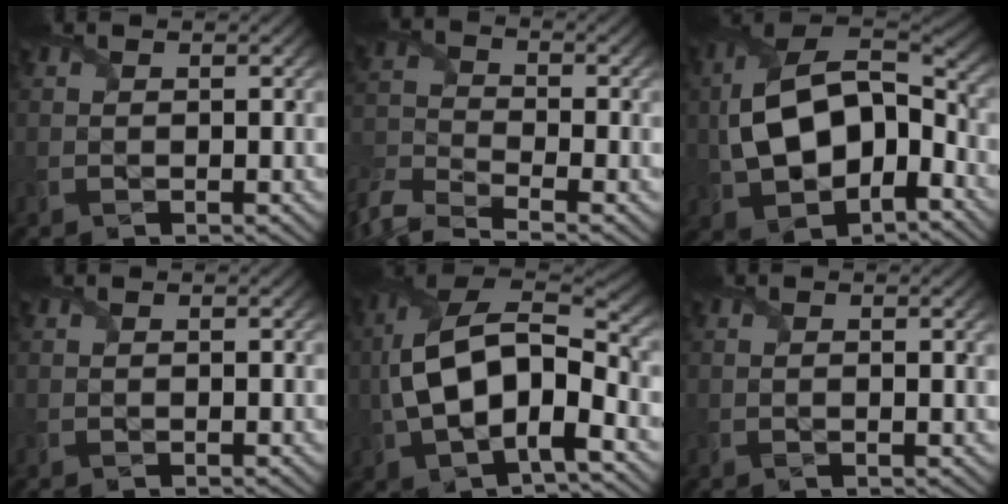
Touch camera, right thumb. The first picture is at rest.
{"total": 7.4, "force": [-6.0, 2.2, 3.7], "torque": [-0.091, -0.022, -0.131]}
{"total": 15.5, "force": [-2.1, 9.7, 11.9], "torque": [-0.246, -0.011, -0.042]}
{"total": 0.0}
{"total": 13.7, "force": [-2.0, 7.2, 11.5], "torque": [-0.245, 0.004, -0.045]}
{"total": 1.6, "force": [0.2, 0.3, 1.6], "torque": [-0.029, 0.001, 0.001]}